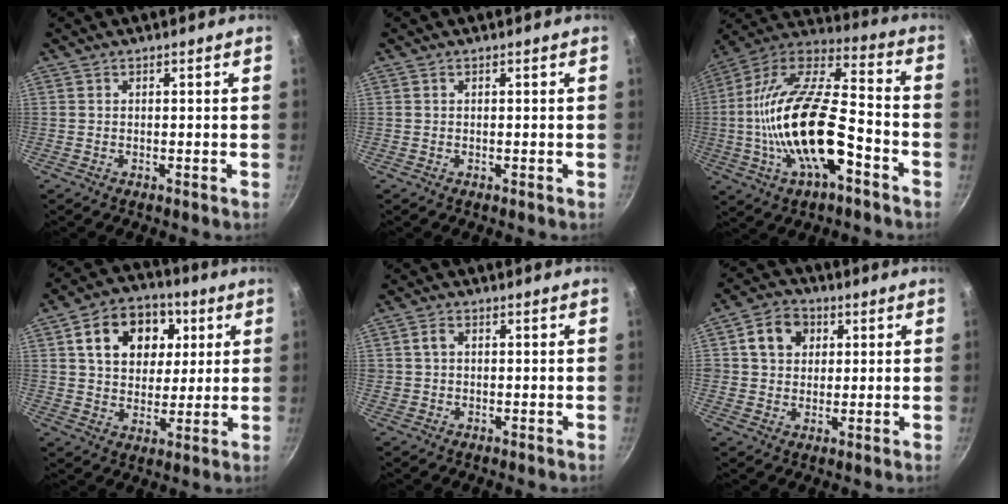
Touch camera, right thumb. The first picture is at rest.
{"total": 0.0}
{"total": 24.6, "force": [-6.5, 10.6, 21.2], "torque": [-0.387, 0.042, -0.129]}
{"total": 15.4, "force": [4.9, 11.6, 8.9], "torque": [-0.113, 0.005, 0.073]}
{"total": 2.3, "force": [0.4, 1.9, 1.3], "torque": [-0.014, 0.007, 0.008]}
{"total": 7.9, "force": [2.4, 6.6, 3.7], "torque": [-0.032, 0.006, 0.032]}